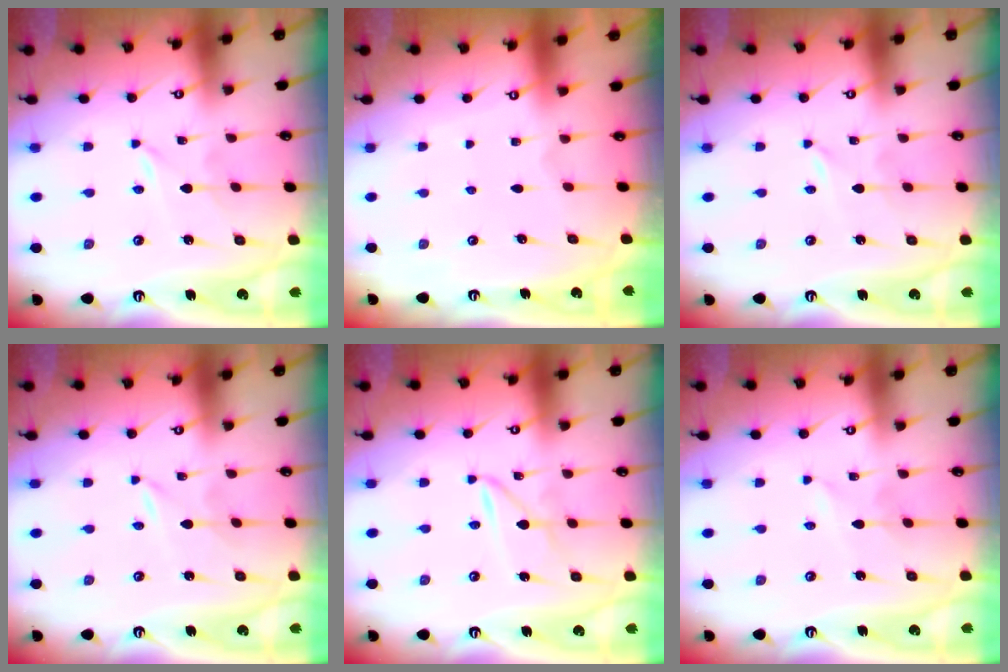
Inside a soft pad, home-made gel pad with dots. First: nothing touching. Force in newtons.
{"total": 0.0}
{"total": 0.0}
{"total": 0.0}
{"total": 2.0, "press": 2.0, "slide": 0.2}
{"total": 1.6, "press": 1.6, "slide": 0.1}